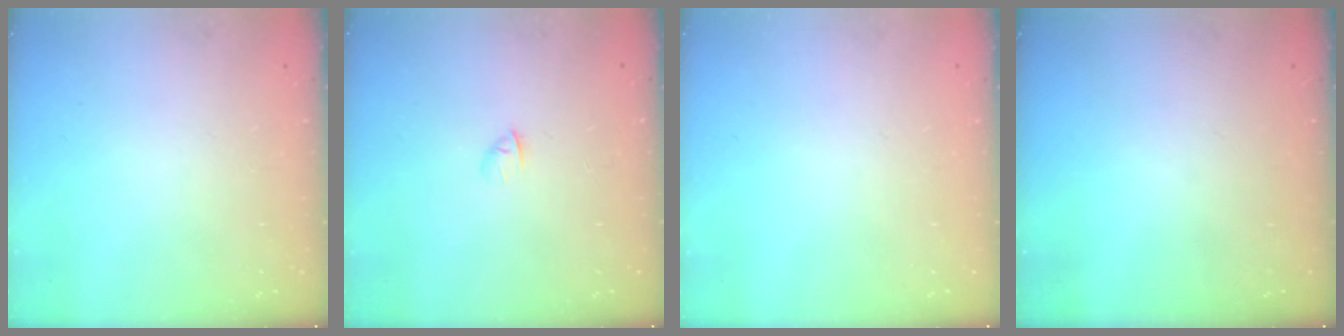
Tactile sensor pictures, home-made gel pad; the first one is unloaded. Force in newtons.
{"total": 2.8, "press": 2.7, "slide": 0.7}
{"total": 0.0}
{"total": 0.0}